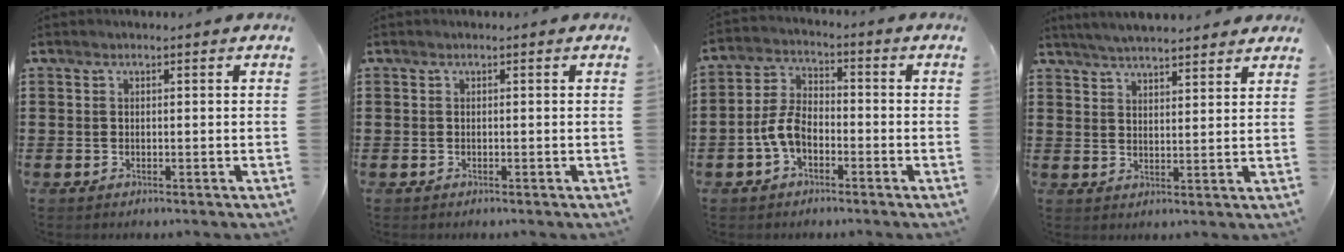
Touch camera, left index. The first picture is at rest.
{"total": 0.0}
{"total": 5.6, "force": [-2.6, 3.2, 3.8], "torque": [-0.102, 0.003, -0.058]}
{"total": 4.3, "force": [4.3, 0.0, 0.8], "torque": [-0.029, -0.013, 0.077]}